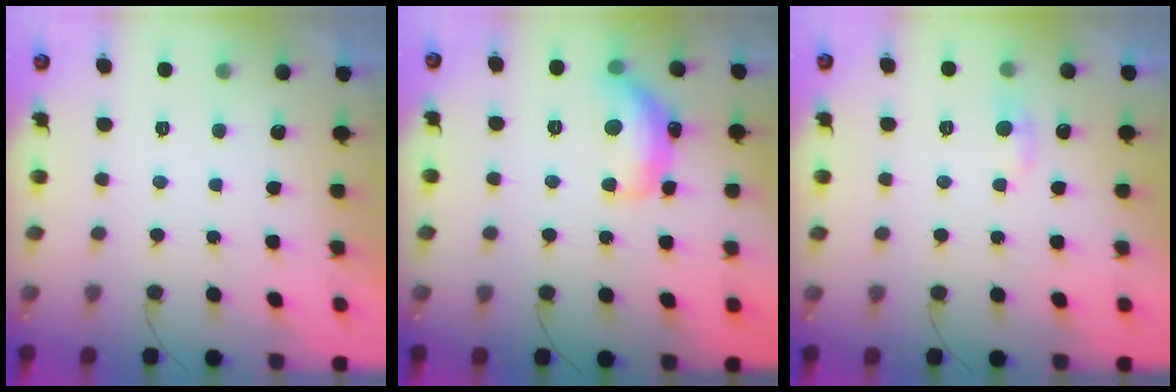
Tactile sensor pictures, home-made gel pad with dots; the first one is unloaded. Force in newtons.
{"total": 15.8, "press": 15.8, "slide": 1.0}
{"total": 4.0, "press": 3.9, "slide": 0.4}